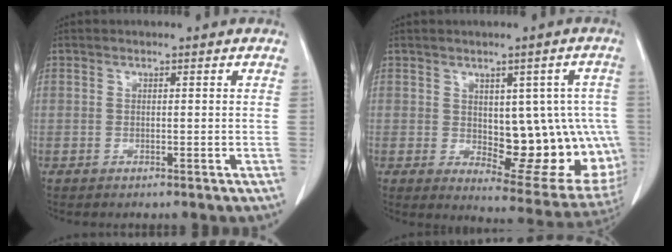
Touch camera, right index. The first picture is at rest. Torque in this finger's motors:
{"motor_torque": [0.34, 0.17, 0.30, 0.03]}